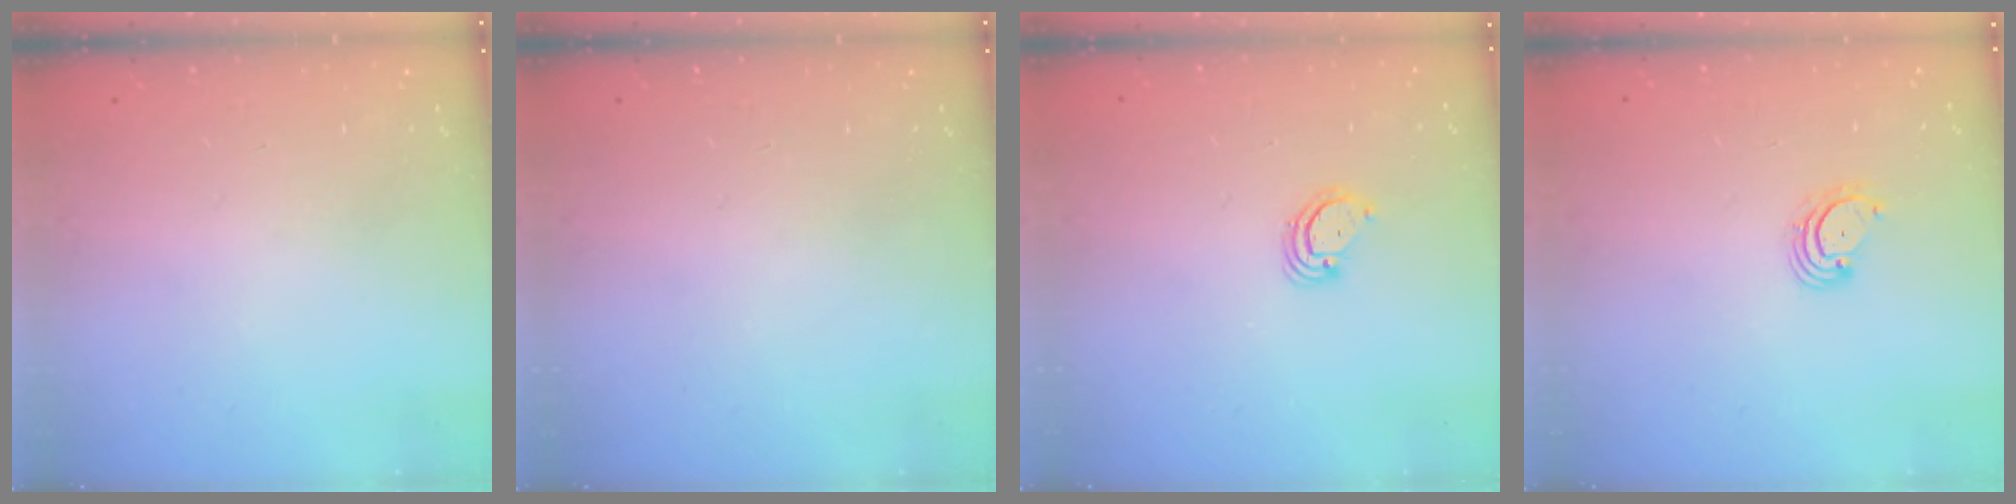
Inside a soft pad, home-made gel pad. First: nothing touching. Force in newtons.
{"total": 0.0}
{"total": 3.2, "press": 3.2, "slide": 0.4}
{"total": 2.9, "press": 2.9, "slide": 0.4}